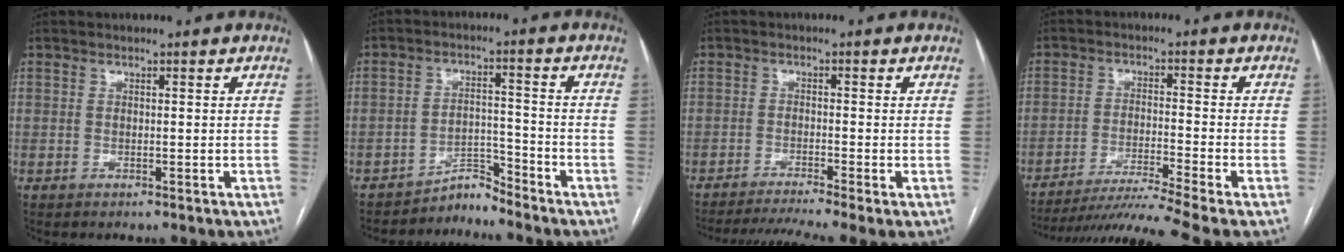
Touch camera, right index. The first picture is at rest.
{"total": 3.8, "force": [-3.7, 0.2, -0.8], "torque": [0.023, 0.012, -0.060]}
{"total": 8.0, "force": [-6.3, -0.8, 4.8], "torque": [-0.073, -0.012, -0.101]}
{"total": 12.6, "force": [-10.7, -3.2, 5.9], "torque": [-0.086, -0.020, -0.174]}